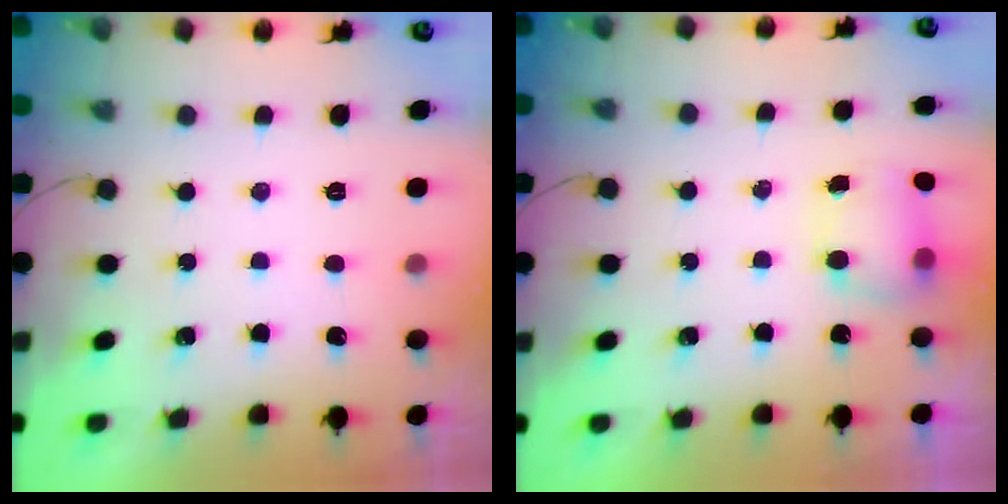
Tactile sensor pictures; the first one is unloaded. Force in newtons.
{"total": 6.3, "press": 6.3, "slide": 0.7}